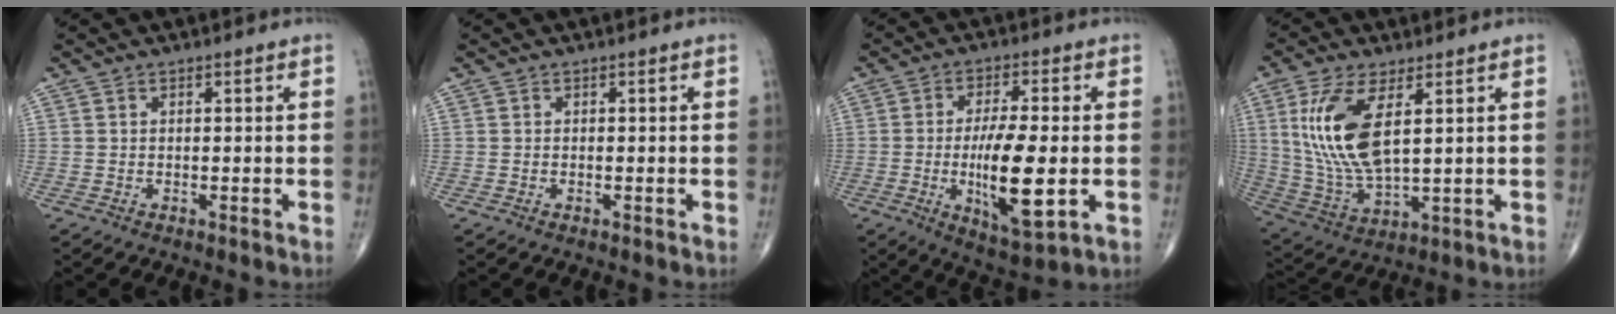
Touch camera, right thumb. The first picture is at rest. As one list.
[{"total": 0.0}, {"total": 13.9, "force": [-2.2, 4.1, 13.1], "torque": [-0.226, -0.009, -0.030]}, {"total": 14.8, "force": [4.1, 6.1, 12.9], "torque": [-0.274, -0.019, 0.092]}]